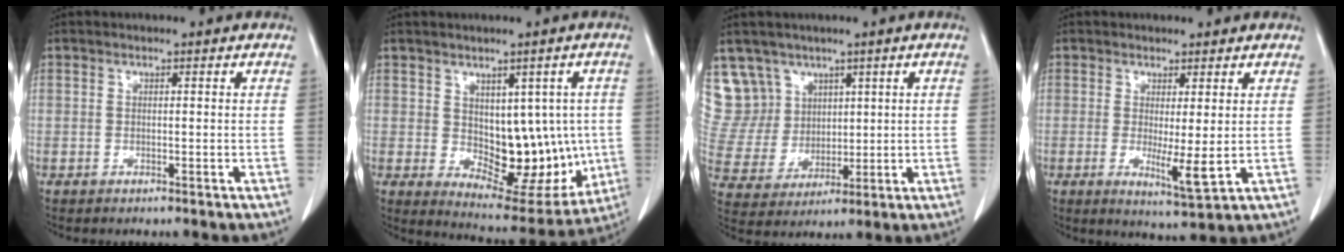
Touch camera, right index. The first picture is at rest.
{"total": 13.1, "force": [-0.3, 7.4, 10.8], "torque": [-0.127, 0.005, 0.027]}
{"total": 9.9, "force": [6.2, 7.7, 0.2], "torque": [-0.019, 0.035, 0.139]}
{"total": 5.0, "force": [-0.2, 0.4, 5.0], "torque": [-0.088, -0.018, 0.003]}